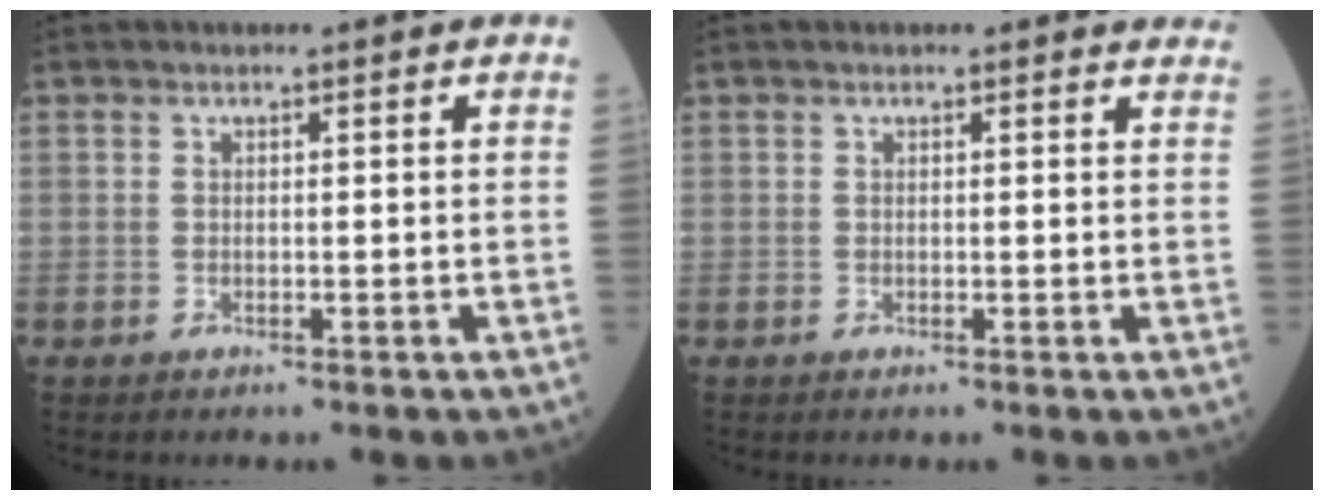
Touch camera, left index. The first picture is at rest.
{"total": 3.0, "force": [2.8, 1.0, 0.5], "torque": [0.005, -0.004, 0.005]}